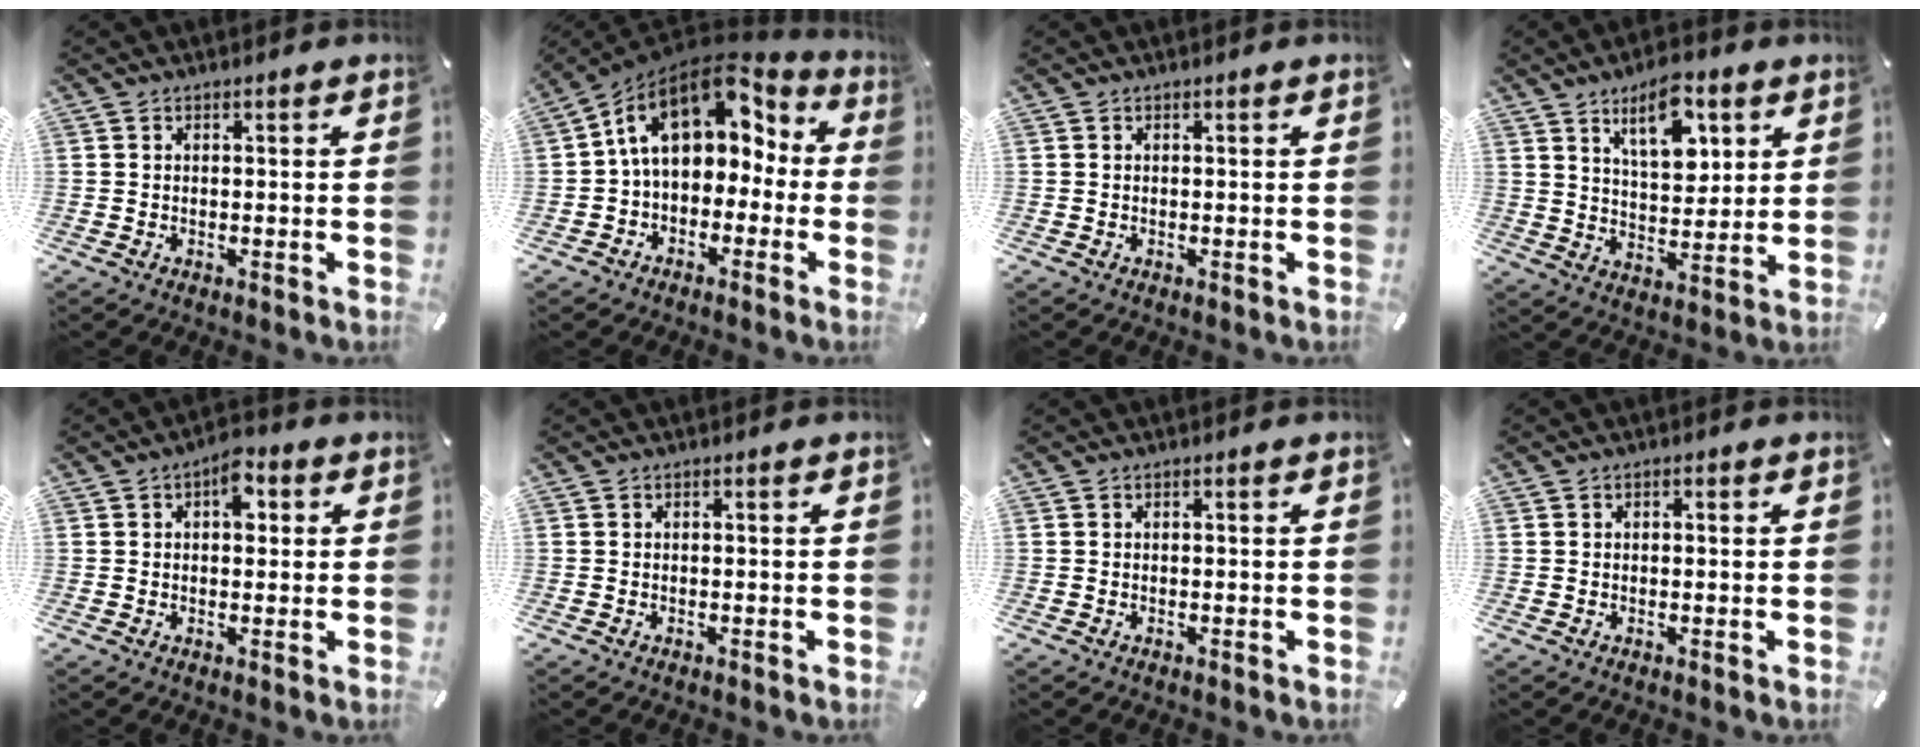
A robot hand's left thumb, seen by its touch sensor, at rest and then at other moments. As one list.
[{"total": 15.9, "force": [5.0, 10.7, 10.7], "torque": [-0.187, -0.021, 0.086]}, {"total": 0.0}, {"total": 12.3, "force": [6.7, 6.5, 8.1], "torque": [-0.109, -0.025, 0.113]}, {"total": 5.6, "force": [1.7, 3.2, 4.2], "torque": [-0.046, -0.004, 0.021]}, {"total": 0.0}, {"total": 0.0}, {"total": 0.7, "force": [0.0, 0.5, 0.5], "torque": [-0.009, 0.003, -0.001]}]